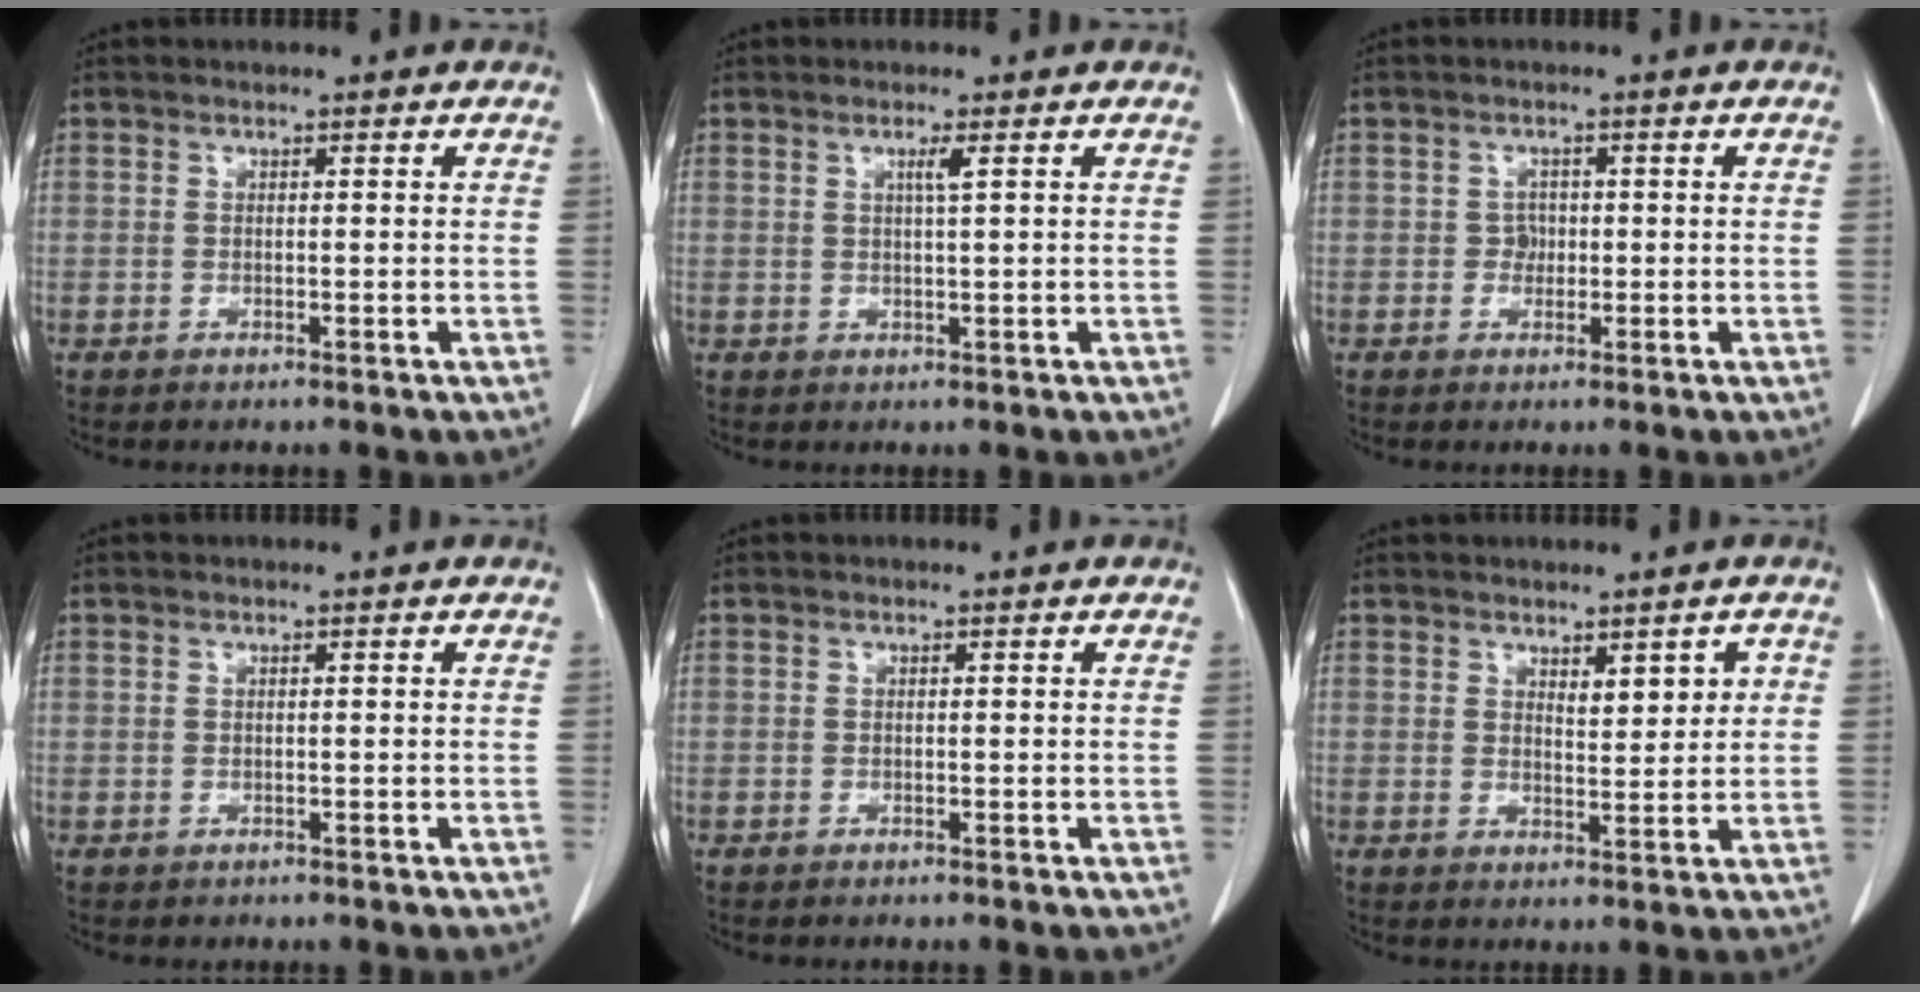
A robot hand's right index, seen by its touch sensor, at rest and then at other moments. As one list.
[{"total": 1.5, "force": [0.6, -0.3, 1.3], "torque": [-0.027, -0.002, 0.011]}, {"total": 1.4, "force": [-0.1, 1.3, 0.5], "torque": [-0.001, 0.008, -0.001]}, {"total": 0.6, "force": [-0.3, 0.5, -0.1], "torque": [-0.004, 0.006, -0.004]}, {"total": 0.0}, {"total": 3.6, "force": [1.5, 1.5, 2.9], "torque": [-0.043, 0.002, 0.027]}]